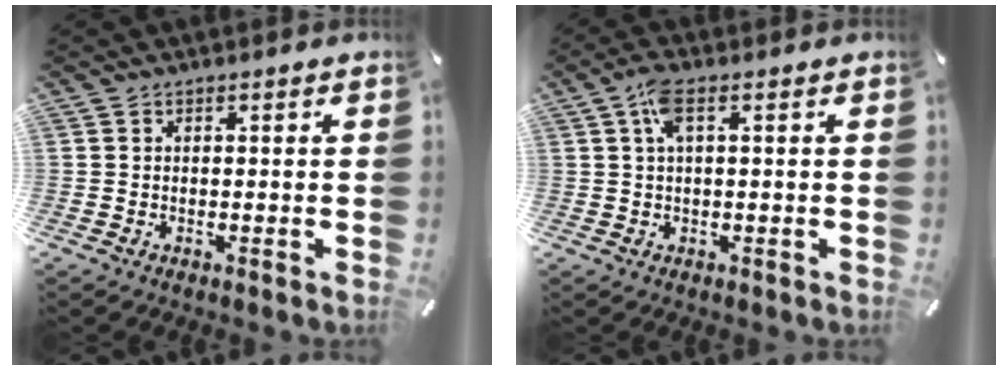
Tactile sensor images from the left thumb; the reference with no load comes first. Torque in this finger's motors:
{"motor_torque": [1.34, 0.85, 0.60, -0.27, 0.01]}